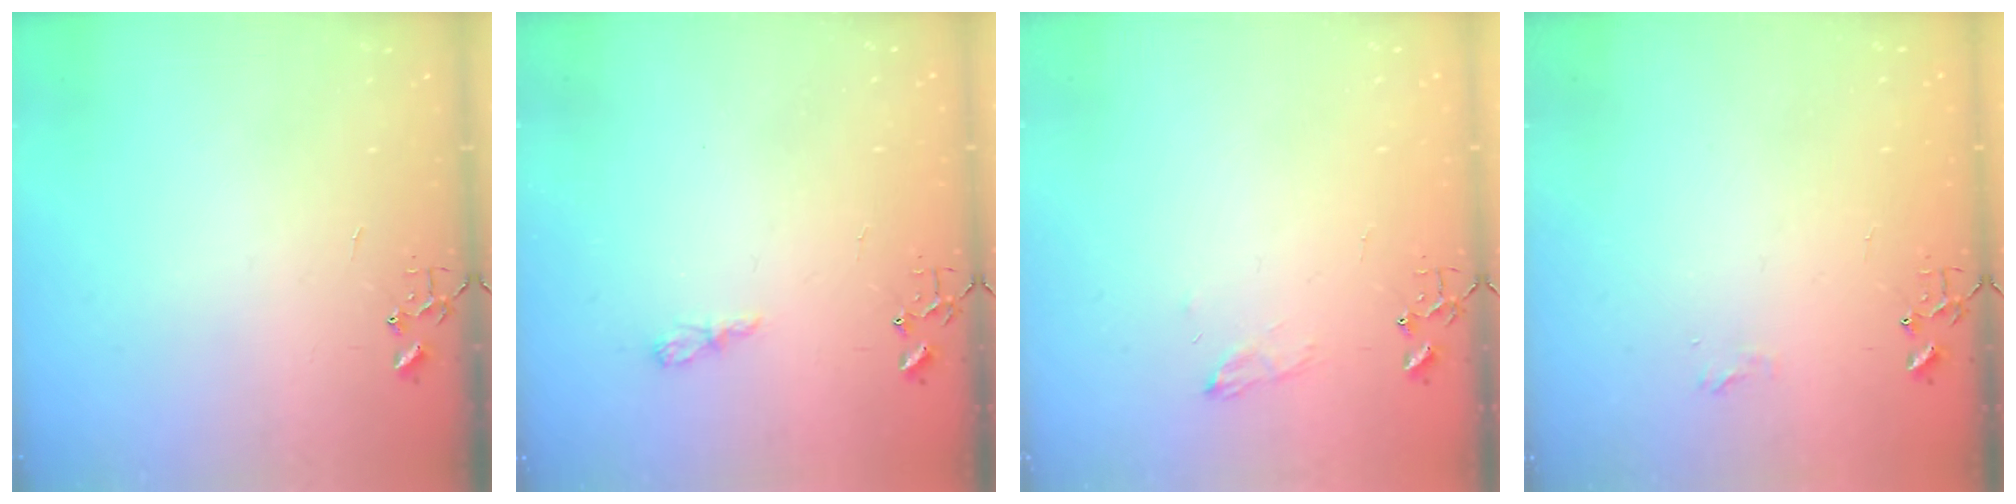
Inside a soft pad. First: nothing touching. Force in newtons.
{"total": 3.8, "press": 3.8, "slide": 0.5}
{"total": 6.8, "press": 6.8, "slide": 0.8}
{"total": 5.6, "press": 5.5, "slide": 0.5}